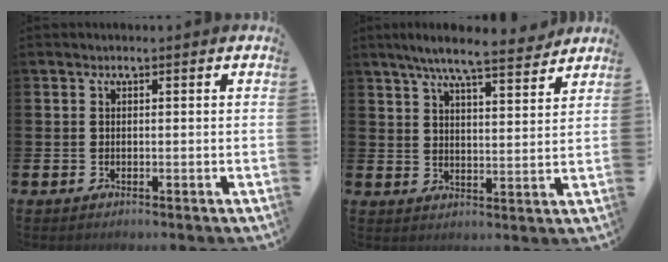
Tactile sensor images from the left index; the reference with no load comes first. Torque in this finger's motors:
{"motor_torque": [1.08, -1.06, 0.30, 0.21]}